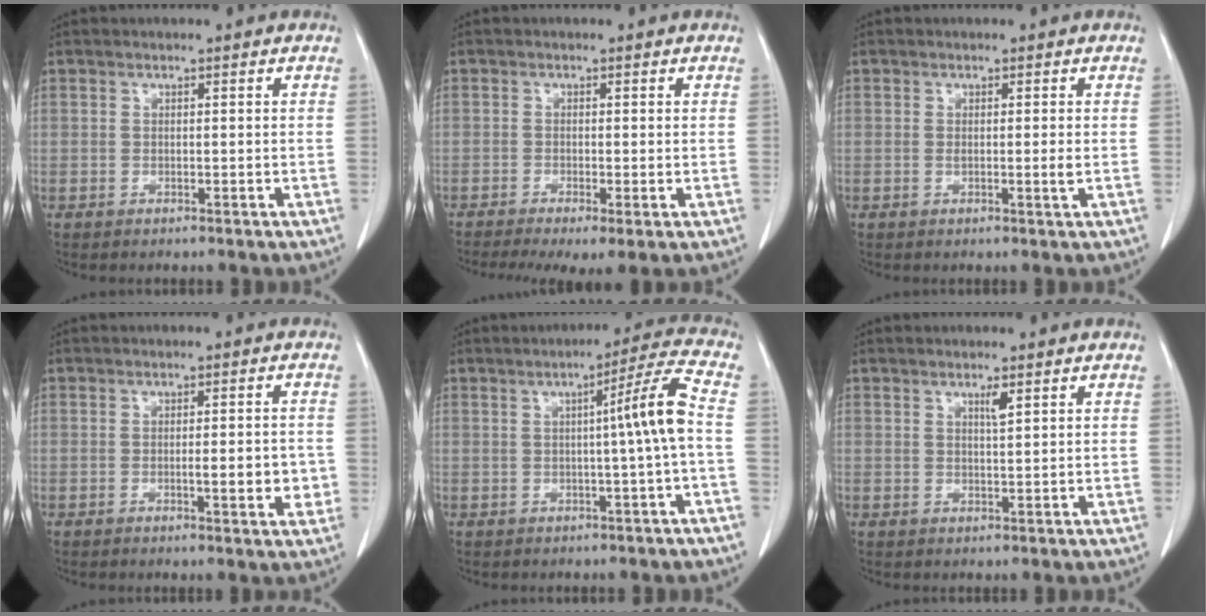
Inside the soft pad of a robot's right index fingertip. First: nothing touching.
{"total": 6.7, "force": [-4.1, 1.6, 5.1], "torque": [-0.081, -0.017, -0.069]}
{"total": 1.7, "force": [-0.1, -0.1, 1.7], "torque": [-0.026, -0.004, -0.003]}
{"total": 4.7, "force": [-1.0, 1.0, 4.5], "torque": [-0.060, -0.002, -0.011]}
{"total": 7.1, "force": [-0.2, -1.5, 6.9], "torque": [-0.099, 0.011, -0.003]}
{"total": 1.5, "force": [0.9, 0.0, 1.3], "torque": [-0.023, -0.004, 0.015]}